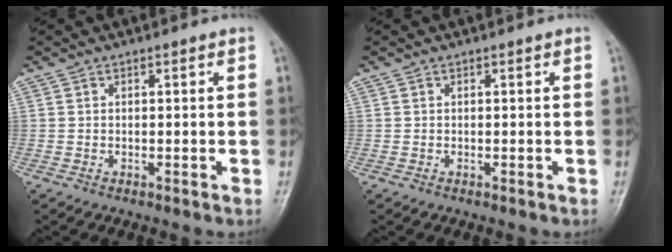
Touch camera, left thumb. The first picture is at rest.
{"total": 0.0}